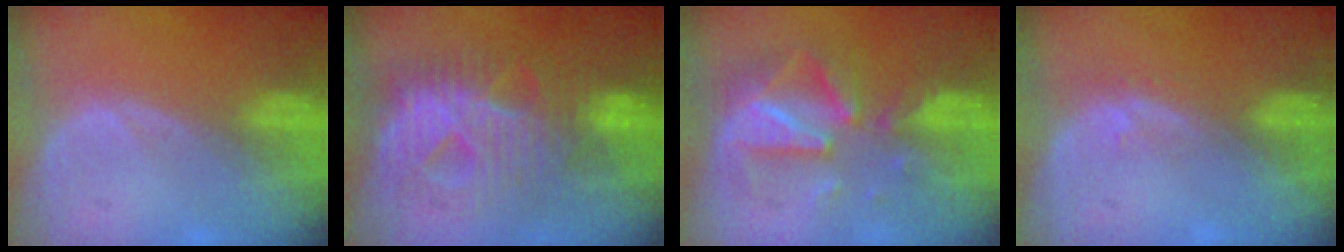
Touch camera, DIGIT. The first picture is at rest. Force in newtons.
{"total": 10.8, "press": 10.7, "slide": 0.9}
{"total": 8.0, "press": 8.0, "slide": 0.6}
{"total": 1.0, "press": 0.7, "slide": 0.7}